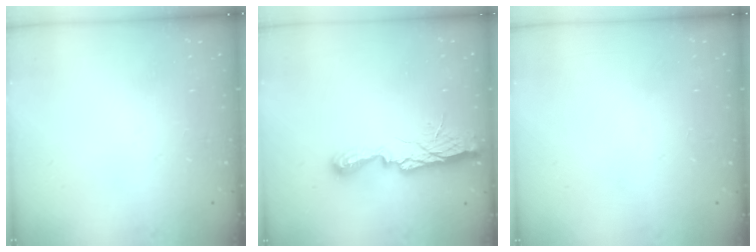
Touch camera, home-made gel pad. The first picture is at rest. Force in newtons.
{"total": 10.1, "press": 10.1, "slide": 0.7}
{"total": 0.9, "press": 0.9, "slide": 0.0}